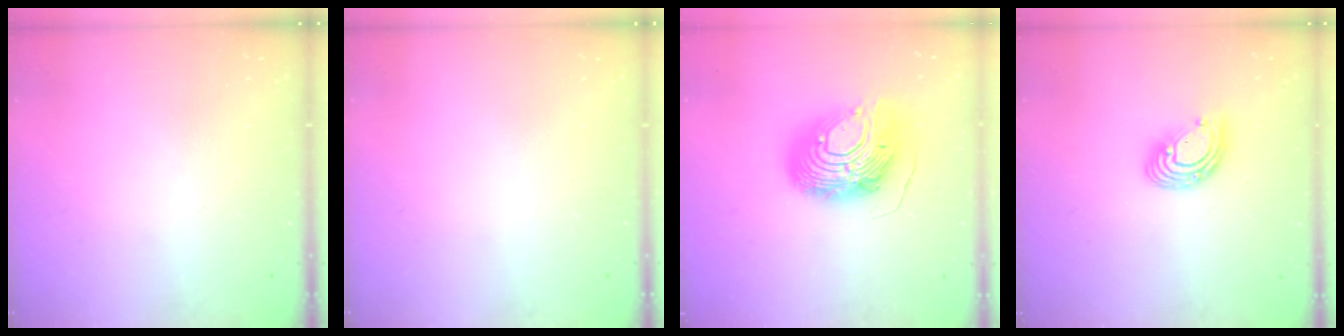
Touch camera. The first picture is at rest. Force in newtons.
{"total": 0.0}
{"total": 16.1, "press": 16.0, "slide": 1.4}
{"total": 9.5, "press": 9.4, "slide": 1.7}